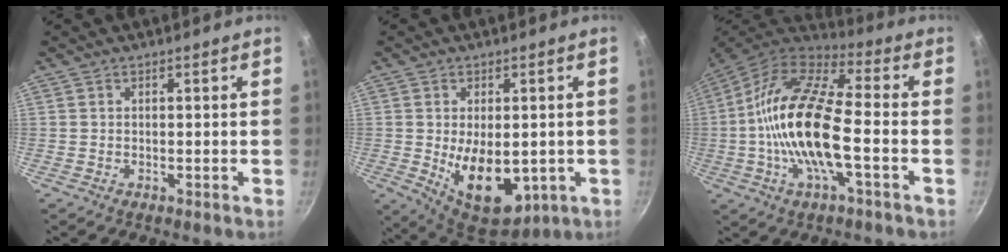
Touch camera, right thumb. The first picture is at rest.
{"total": 13.6, "force": [-1.8, 8.1, 10.8], "torque": [-0.136, -0.018, -0.003]}
{"total": 19.5, "force": [-2.6, 7.0, 18.0], "torque": [-0.347, 0.034, -0.068]}